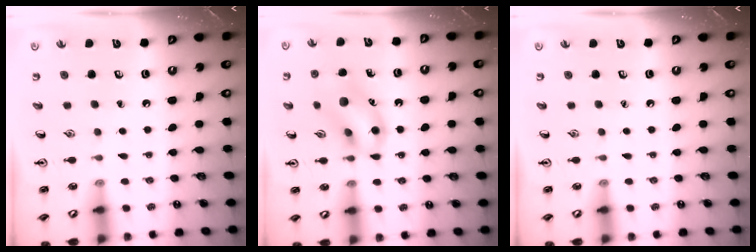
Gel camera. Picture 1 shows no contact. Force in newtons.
{"total": 11.8, "press": 11.7, "slide": 1.1}
{"total": 0.0}